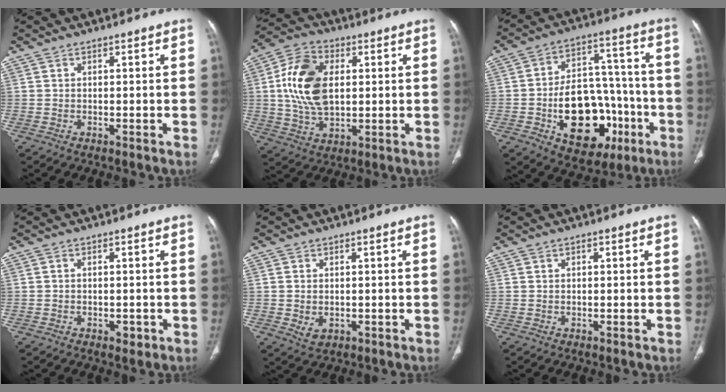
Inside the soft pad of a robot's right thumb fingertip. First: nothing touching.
{"total": 14.5, "force": [2.1, 9.0, 11.2], "torque": [-0.207, 0.004, 0.037]}
{"total": 22.5, "force": [-7.0, 14.4, 15.8], "torque": [-0.203, 0.047, -0.087]}
{"total": 1.9, "force": [-0.8, 1.2, 1.2], "torque": [-0.011, 0.002, -0.008]}
{"total": 3.1, "force": [-0.4, 2.3, 2.0], "torque": [-0.034, -0.002, 0.002]}
{"total": 0.6, "force": [0.2, 0.3, 0.4], "torque": [-0.007, 0.002, 0.004]}